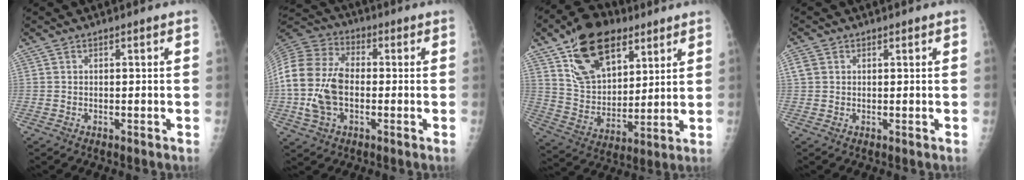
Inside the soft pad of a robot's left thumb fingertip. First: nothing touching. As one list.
[{"total": 17.5, "force": [-1.8, 11.5, 13.1], "torque": [-0.289, 0.020, -0.034]}, {"total": 18.9, "force": [10.4, 10.9, 11.3], "torque": [-0.151, -0.041, 0.189]}, {"total": 2.3, "force": [0.9, 1.8, 1.0], "torque": [-0.019, 0.005, 0.020]}]